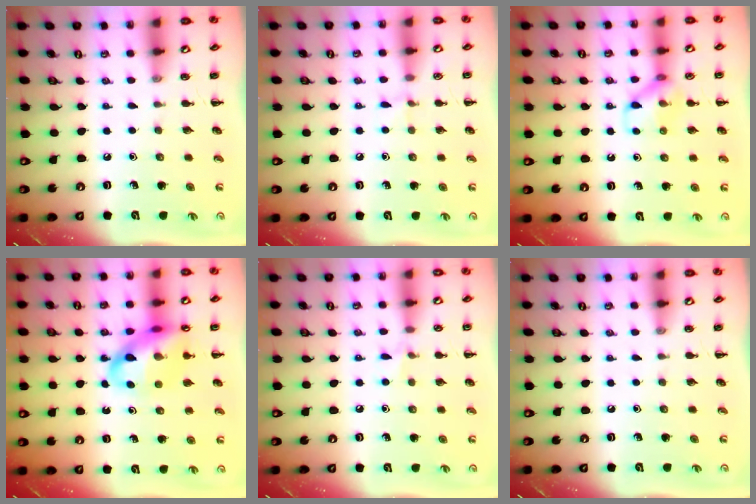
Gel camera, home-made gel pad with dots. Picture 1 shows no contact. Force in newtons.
{"total": 4.5, "press": 4.2, "slide": 1.5}
{"total": 9.0, "press": 9.0, "slide": 0.1}
{"total": 16.0, "press": 15.5, "slide": 4.0}
{"total": 3.6, "press": 3.5, "slide": 1.1}
{"total": 0.0}